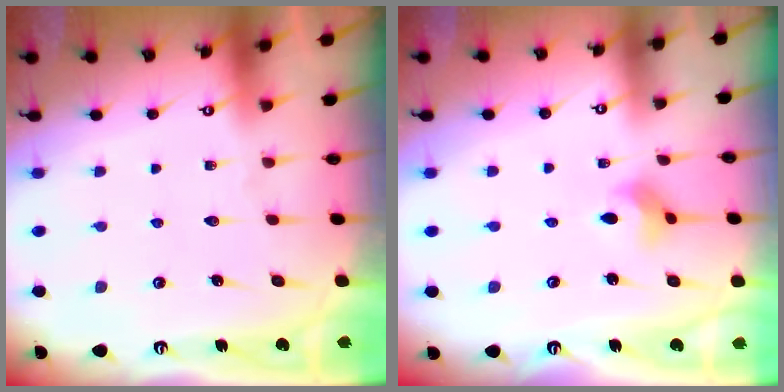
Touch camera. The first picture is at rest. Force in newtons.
{"total": 3.2, "press": 3.2, "slide": 0.5}